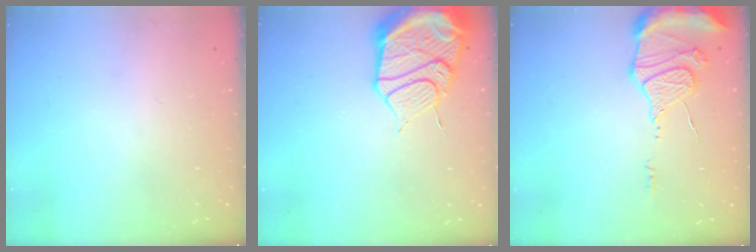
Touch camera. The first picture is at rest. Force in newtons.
{"total": 17.2, "press": 17.1, "slide": 1.7}
{"total": 12.5, "press": 12.4, "slide": 1.1}